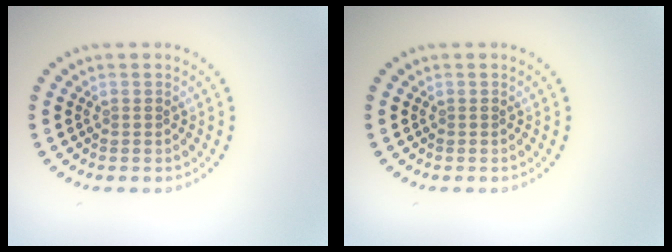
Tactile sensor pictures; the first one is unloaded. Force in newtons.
{"total": 0.0}